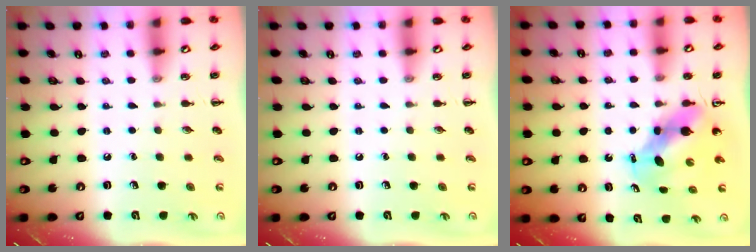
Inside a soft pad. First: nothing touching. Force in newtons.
{"total": 0.0}
{"total": 5.8, "press": 5.6, "slide": 1.4}